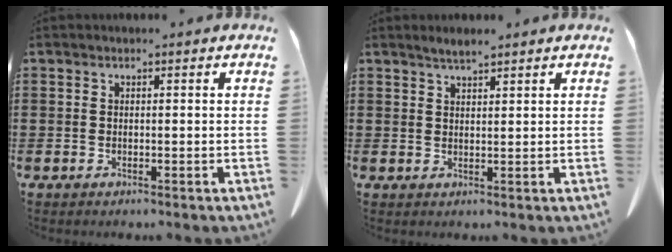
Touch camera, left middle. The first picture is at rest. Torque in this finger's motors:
{"motor_torque": [1.08, 1.06, 0.01, 0.01]}